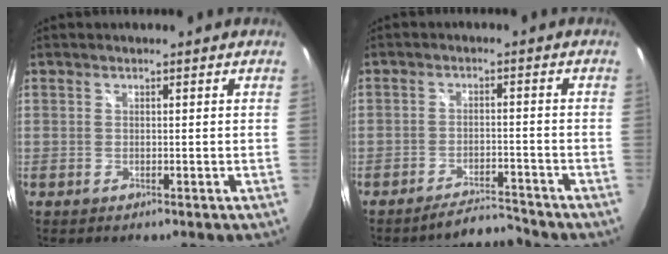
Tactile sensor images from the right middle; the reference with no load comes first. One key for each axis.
{"total": 4.5, "fx": -4.5, "fy": 0.1, "fz": 0.5, "tx": -0.026, "ty": 0.003, "tz": -0.072}